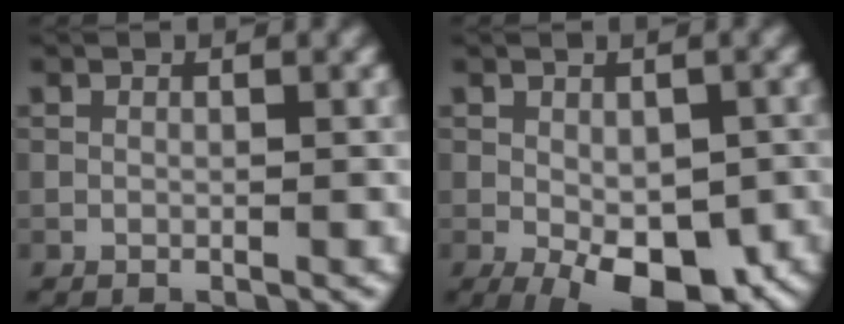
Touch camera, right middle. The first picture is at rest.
{"total": 8.8, "force": [-3.6, 4.1, 6.9], "torque": [-0.110, -0.024, -0.039]}